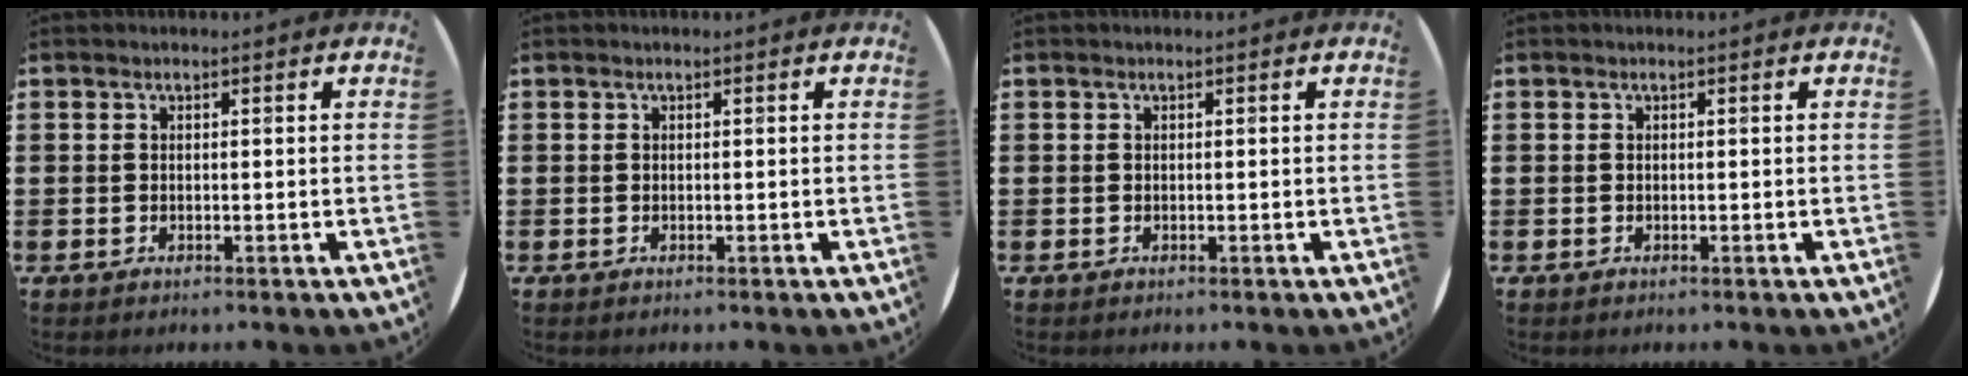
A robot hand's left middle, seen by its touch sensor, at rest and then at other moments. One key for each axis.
{"total": 0.0}
{"total": 0.0}
{"total": 0.0}